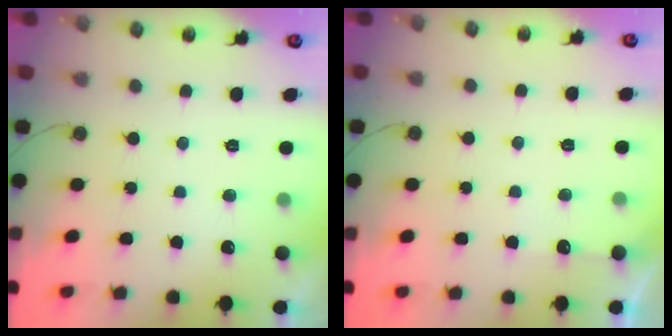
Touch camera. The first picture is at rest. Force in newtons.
{"total": 3.4, "press": 3.4, "slide": 0.4}